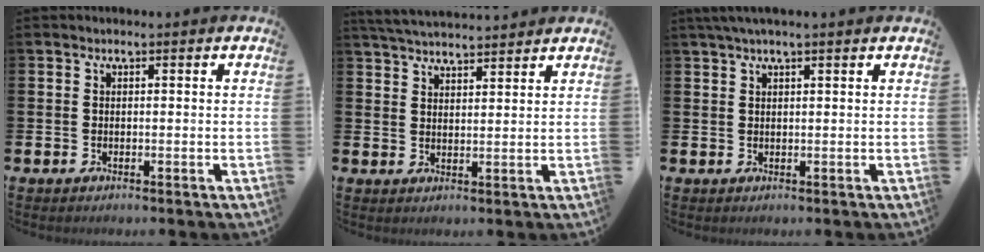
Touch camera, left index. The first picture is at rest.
{"total": 4.3, "force": [4.3, 0.4, 0.5], "torque": [-0.026, -0.017, 0.080]}
{"total": 1.9, "force": [1.3, 0.0, 1.4], "torque": [-0.035, 0.007, 0.024]}